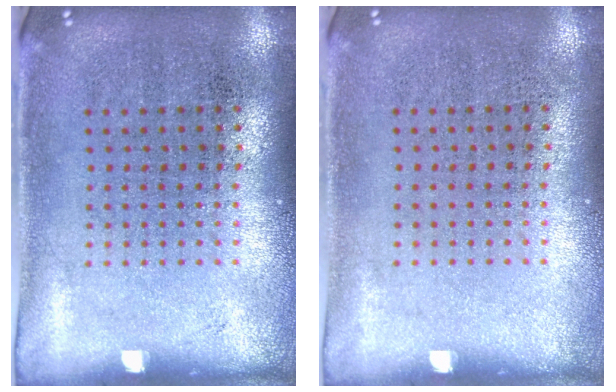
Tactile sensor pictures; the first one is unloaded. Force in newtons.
{"total": 0.0}